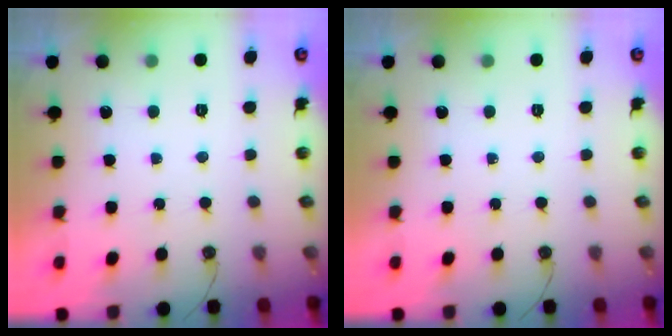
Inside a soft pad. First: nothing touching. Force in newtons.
{"total": 0.0}